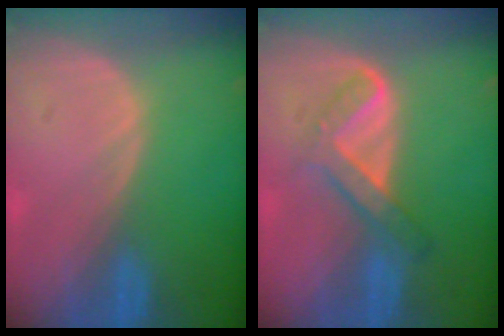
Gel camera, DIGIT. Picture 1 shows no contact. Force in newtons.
{"total": 5.3, "press": 5.0, "slide": 1.6}